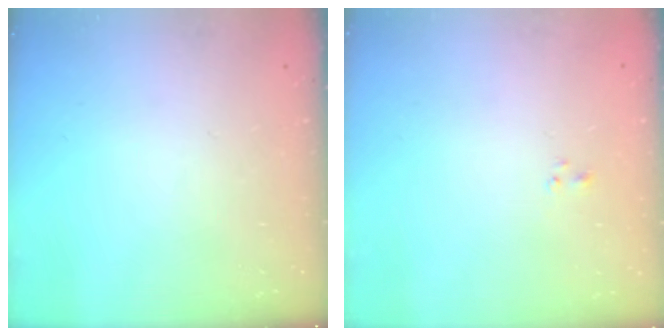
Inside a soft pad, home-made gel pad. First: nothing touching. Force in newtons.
{"total": 1.2, "press": 1.0, "slide": 0.6}